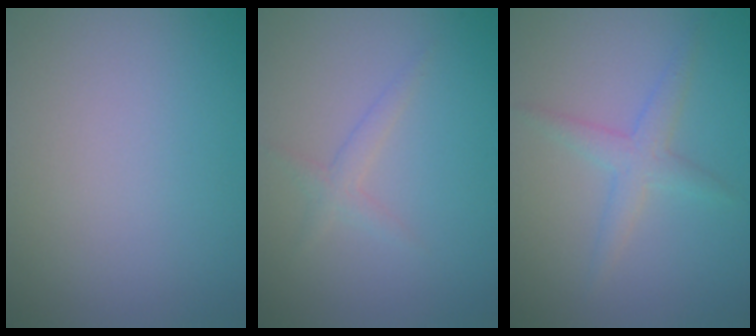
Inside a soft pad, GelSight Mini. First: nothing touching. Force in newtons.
{"total": 1.4, "press": 1.4, "slide": 0.1}
{"total": 2.2, "press": 2.2, "slide": 0.1}